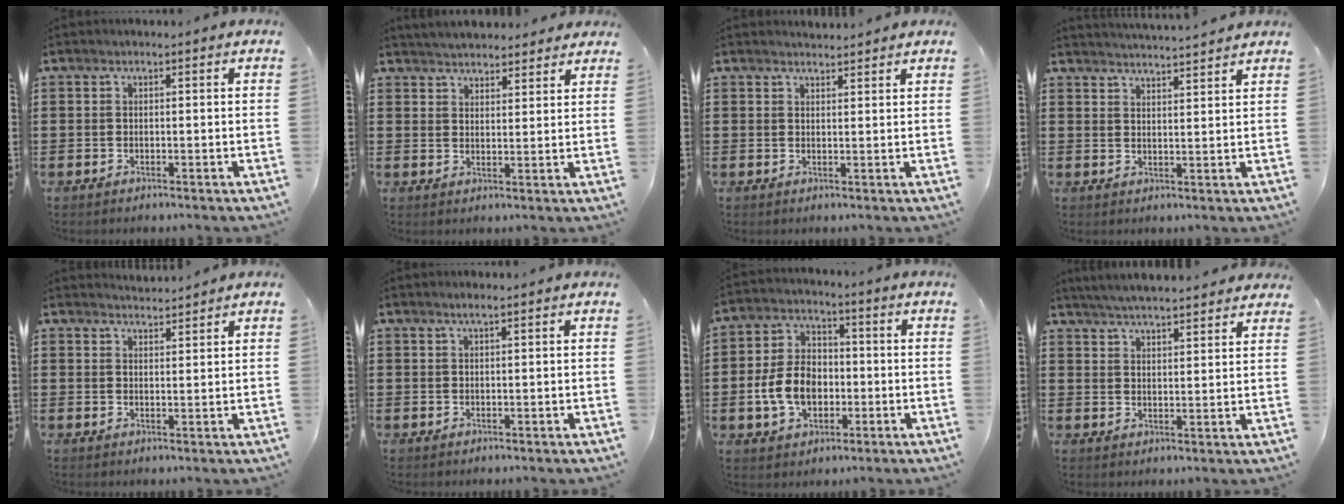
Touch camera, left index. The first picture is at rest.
{"total": 3.8, "force": [3.8, 0.2, 0.3], "torque": [-0.016, -0.012, 0.071]}
{"total": 1.6, "force": [1.6, 0.1, 0.1], "torque": [-0.006, 0.003, 0.031]}
{"total": 3.1, "force": [3.0, -0.5, -0.1], "torque": [-0.009, -0.015, 0.055]}
{"total": 2.2, "force": [2.2, 0.0, 0.0], "torque": [-0.006, -0.003, 0.042]}
{"total": 1.0, "force": [0.6, 0.0, 0.8], "torque": [-0.016, 0.000, 0.010]}
{"total": 8.3, "force": [-1.7, 5.8, 5.6], "torque": [-0.125, 0.005, -0.037]}
{"total": 4.6, "force": [4.4, -0.3, 1.1], "torque": [-0.033, -0.015, 0.079]}